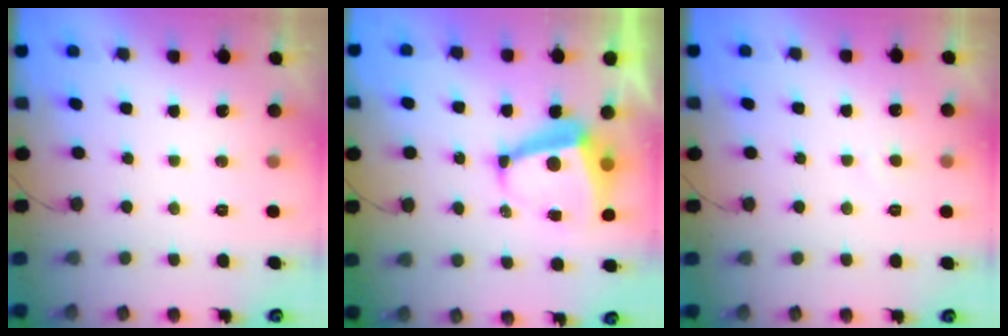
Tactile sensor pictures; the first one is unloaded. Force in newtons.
{"total": 8.2, "press": 8.0, "slide": 1.3}
{"total": 2.1, "press": 2.1, "slide": 0.1}